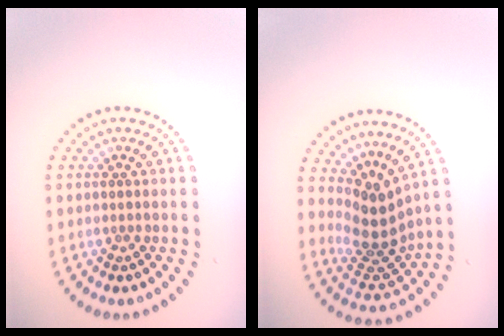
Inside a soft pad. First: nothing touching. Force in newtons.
{"total": 4.2, "press": 3.0, "slide": 2.8}